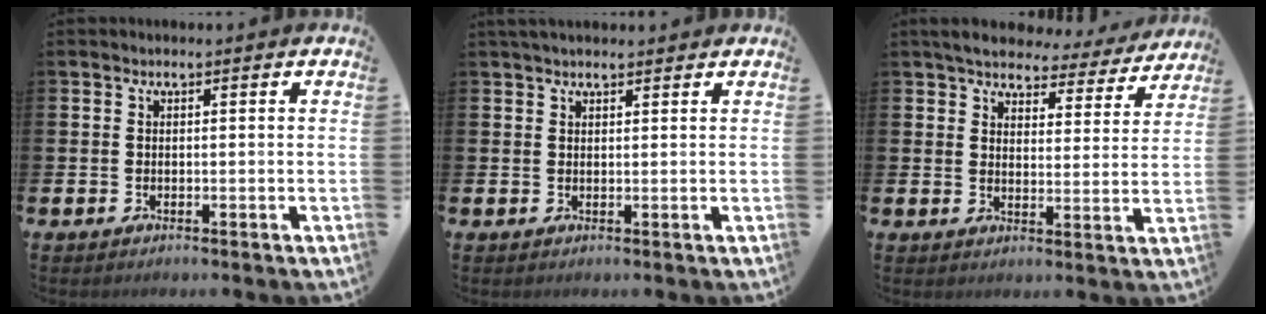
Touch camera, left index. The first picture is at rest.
{"total": 1.7, "force": [1.5, 0.4, 0.4], "torque": [0.001, -0.002, 0.026]}
{"total": 4.8, "force": [4.5, 1.5, 0.8], "torque": [-0.033, -0.030, 0.075]}